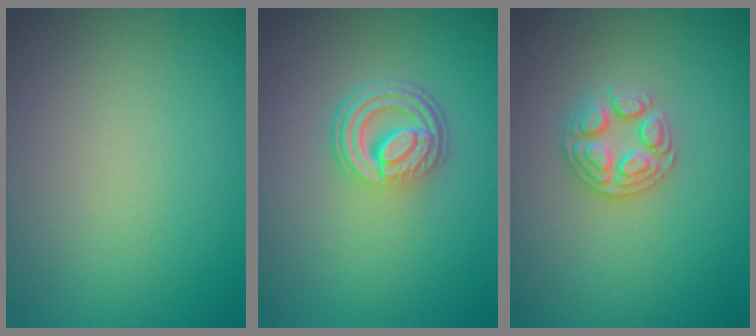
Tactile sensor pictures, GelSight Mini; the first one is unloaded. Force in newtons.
{"total": 4.6, "press": 3.4, "slide": 3.1}
{"total": 2.7, "press": 2.6, "slide": 0.8}